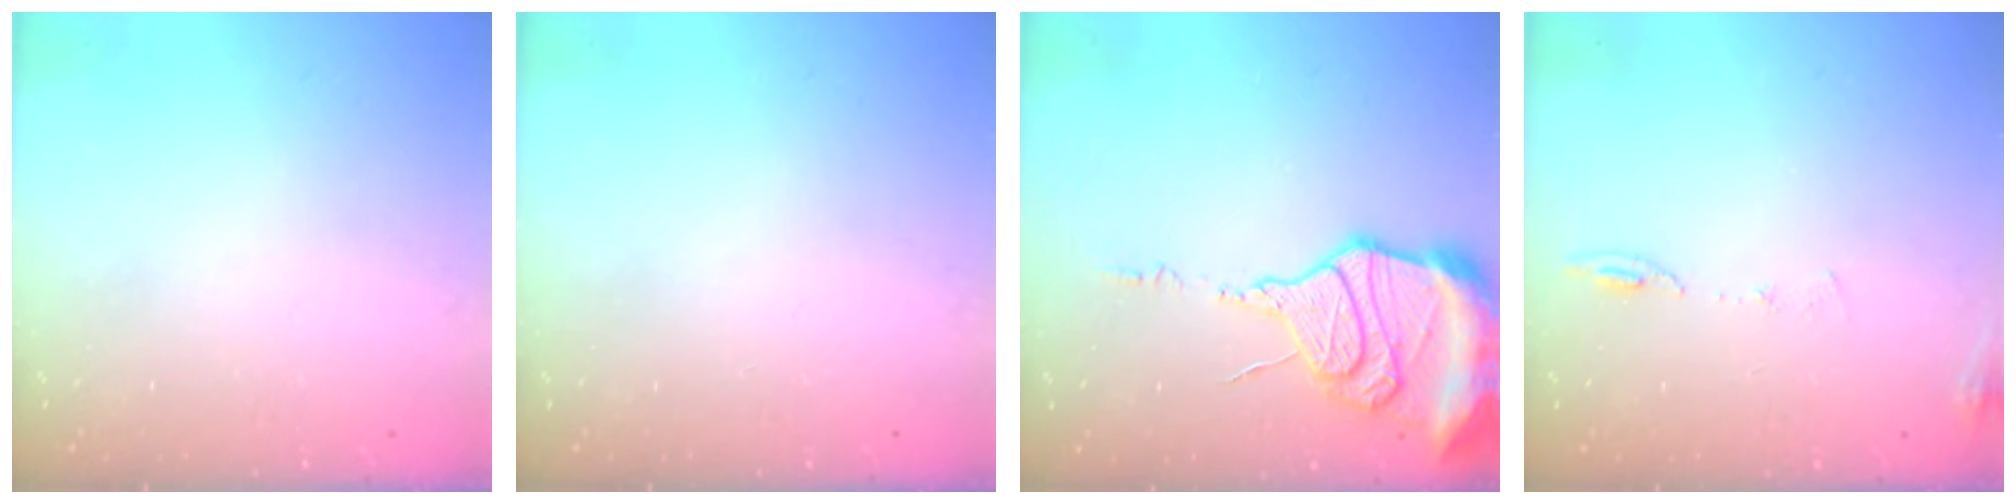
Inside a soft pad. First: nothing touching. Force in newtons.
{"total": 0.0}
{"total": 18.9, "press": 18.8, "slide": 1.8}
{"total": 6.4, "press": 6.2, "slide": 1.6}